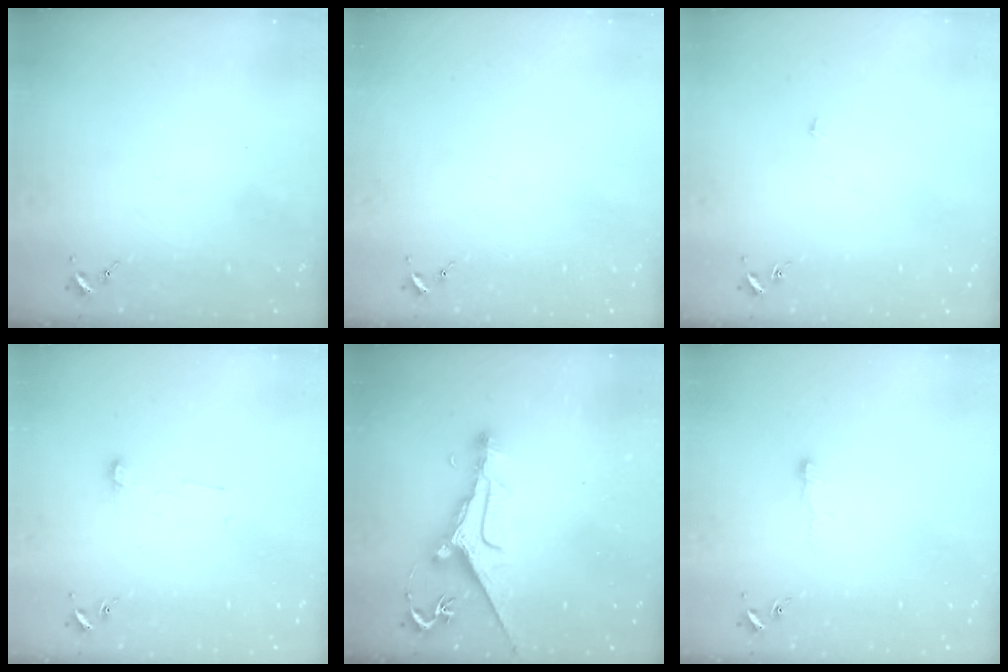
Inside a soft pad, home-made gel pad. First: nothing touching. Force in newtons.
{"total": 0.0}
{"total": 2.1, "press": 2.1, "slide": 0.1}
{"total": 4.8, "press": 4.8, "slide": 0.5}
{"total": 12.2, "press": 12.2, "slide": 0.8}
{"total": 3.4, "press": 3.4, "slide": 0.3}